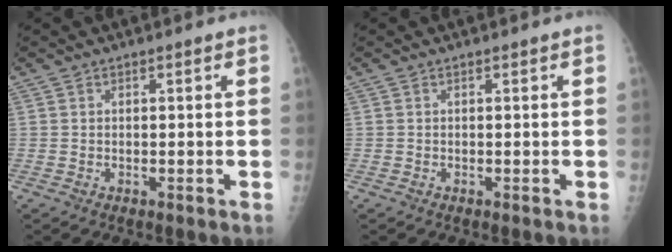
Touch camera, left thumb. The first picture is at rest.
{"total": 0.0}